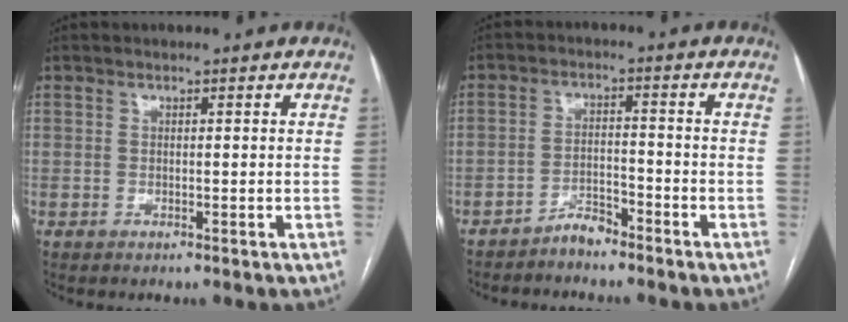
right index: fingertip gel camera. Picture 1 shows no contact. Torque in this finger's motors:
{"motor_torque": [-0.11, -0.09, -0.08, 0.00]}